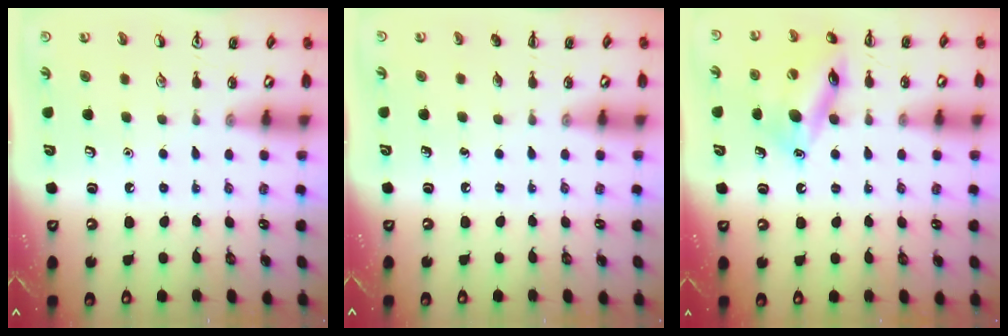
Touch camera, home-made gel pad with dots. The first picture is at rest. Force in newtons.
{"total": 0.0}
{"total": 15.0, "press": 14.9, "slide": 1.7}